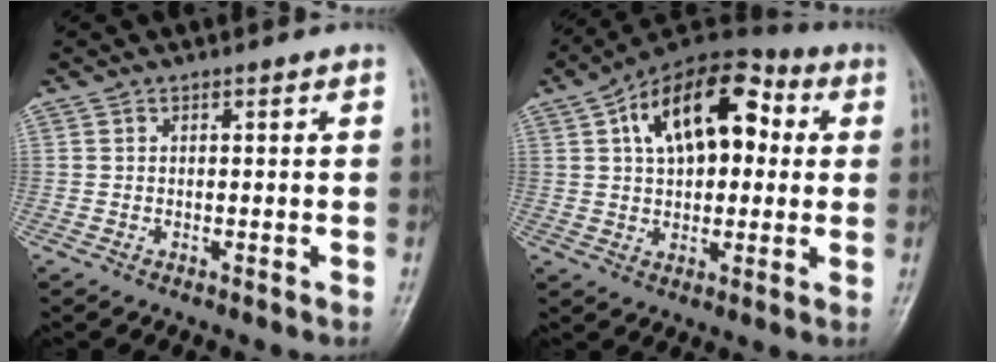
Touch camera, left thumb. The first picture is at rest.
{"total": 17.3, "force": [4.4, 10.1, 13.3], "torque": [-0.175, 0.025, 0.060]}